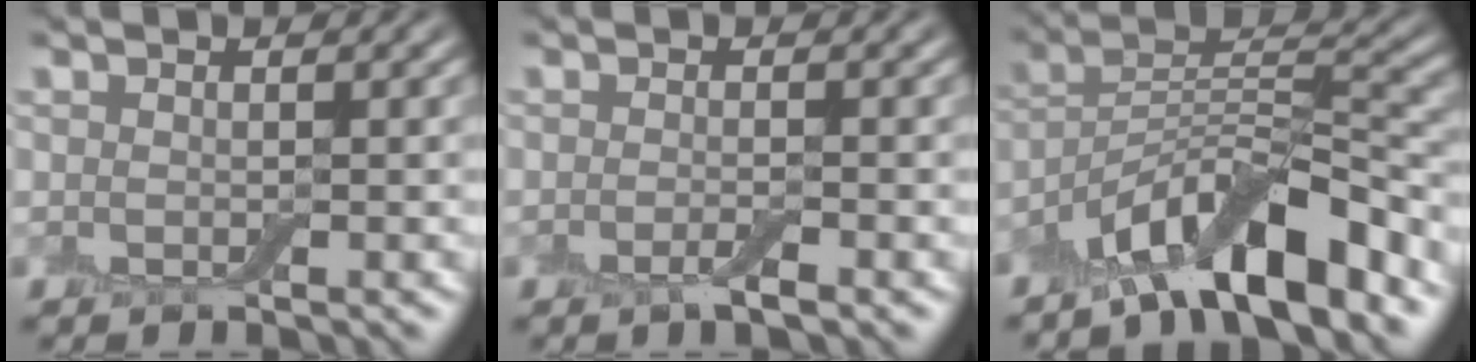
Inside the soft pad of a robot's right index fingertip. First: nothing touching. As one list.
[{"total": 1.5, "force": [-0.7, 0.3, 1.3], "torque": [-0.021, -0.004, -0.017]}, {"total": 9.7, "force": [-6.9, 2.5, 6.4], "torque": [-0.103, 0.013, -0.128]}]